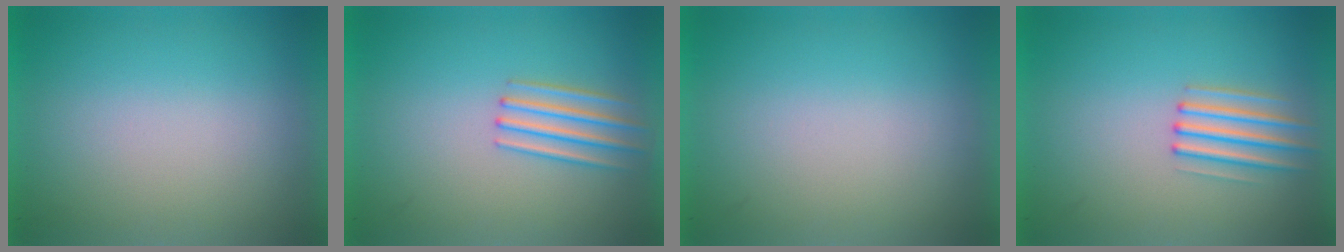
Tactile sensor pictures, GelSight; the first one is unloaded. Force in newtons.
{"total": 2.1}
{"total": 1.5}
{"total": 2.1}